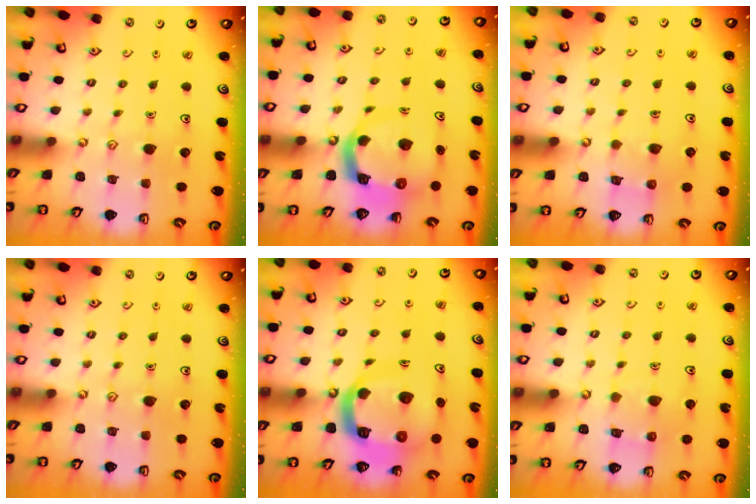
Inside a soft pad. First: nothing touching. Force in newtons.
{"total": 7.8, "press": 7.7, "slide": 1.1}
{"total": 4.1, "press": 4.1, "slide": 0.3}
{"total": 0.0}
{"total": 15.0, "press": 14.9, "slide": 1.7}
{"total": 4.8, "press": 4.7, "slide": 0.5}